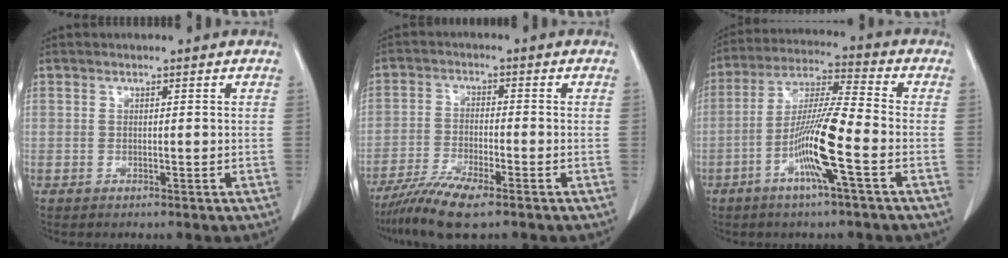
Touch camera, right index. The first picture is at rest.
{"total": 7.9, "force": [-5.9, 0.6, 5.2], "torque": [-0.095, -0.022, -0.107]}
{"total": 11.7, "force": [-4.1, -0.2, 10.9], "torque": [-0.213, -0.003, -0.085]}